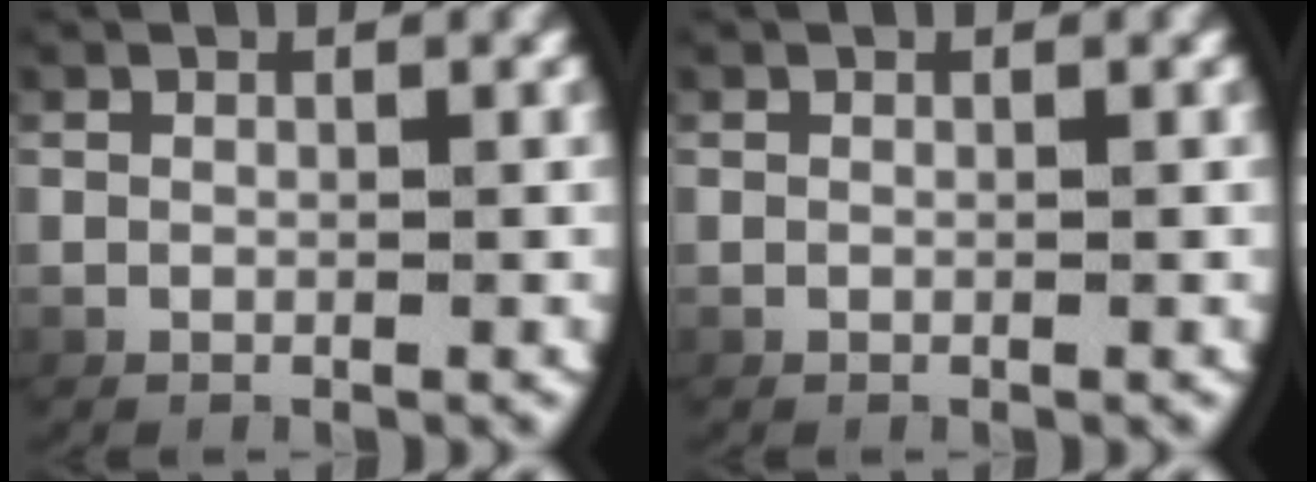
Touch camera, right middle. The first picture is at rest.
{"total": 0.0}